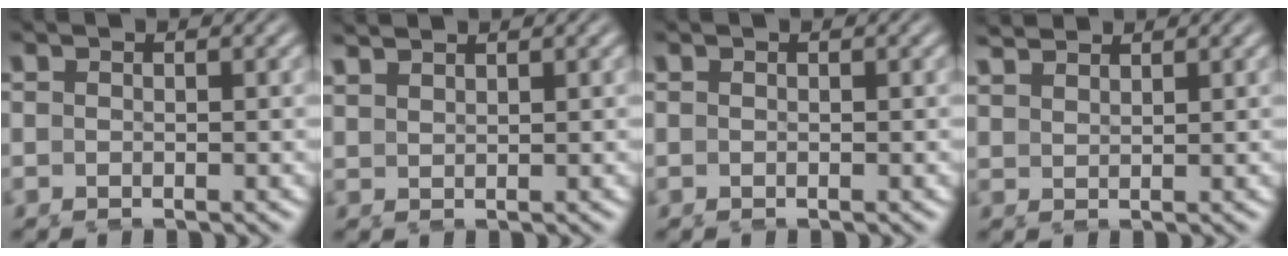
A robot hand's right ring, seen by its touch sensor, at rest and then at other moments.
{"total": 1.5, "force": [1.5, 0.2, 0.1], "torque": [0.001, 0.003, 0.031]}
{"total": 0.0}
{"total": 2.1, "force": [2.1, 0.4, 0.3], "torque": [-0.002, 0.001, 0.042]}